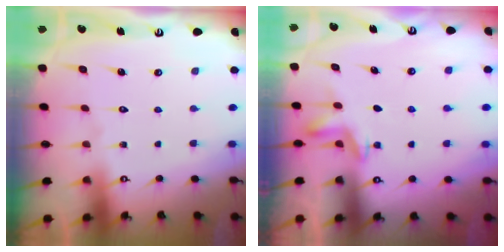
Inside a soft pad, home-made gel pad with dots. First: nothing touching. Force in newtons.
{"total": 3.6, "press": 3.5, "slide": 0.6}